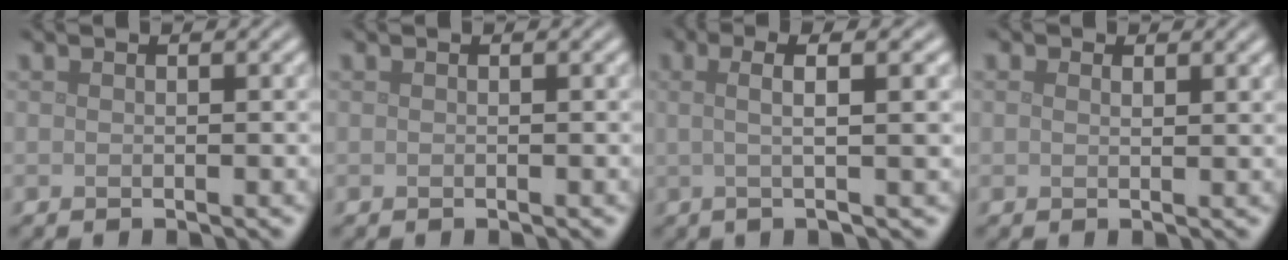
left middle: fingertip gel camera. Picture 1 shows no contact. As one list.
[{"total": 0.0}, {"total": 4.8, "force": [0.8, 1.1, 4.6], "torque": [-0.069, 0.011, 0.011]}, {"total": 1.3, "force": [0.8, 0.7, 0.7], "torque": [-0.010, -0.002, 0.013]}]